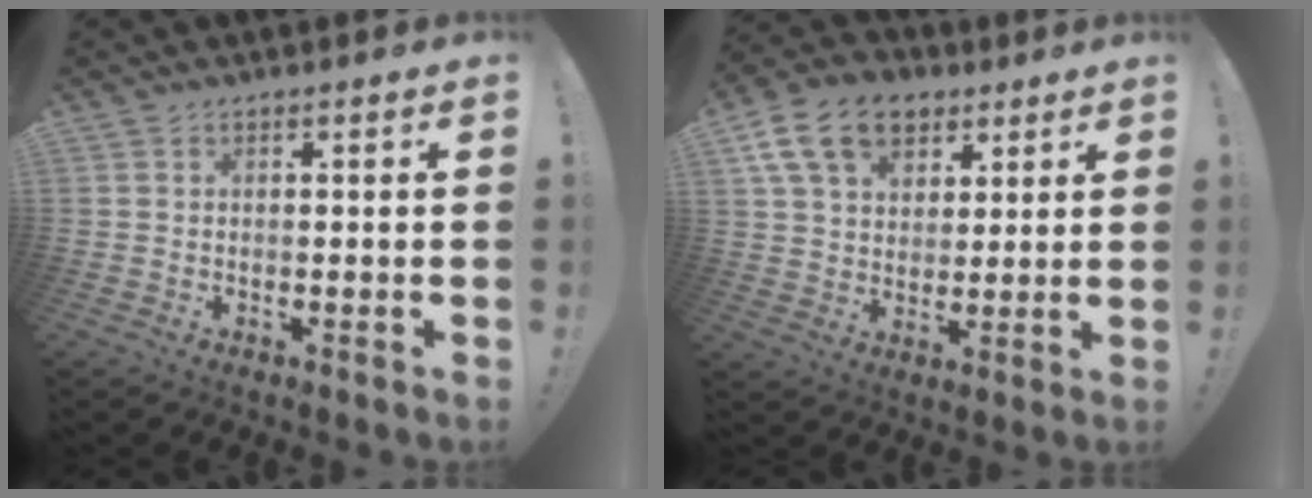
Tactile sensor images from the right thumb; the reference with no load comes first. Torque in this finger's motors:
{"motor_torque": [0.14, 1.30, 0.39, -0.07, 0.04]}